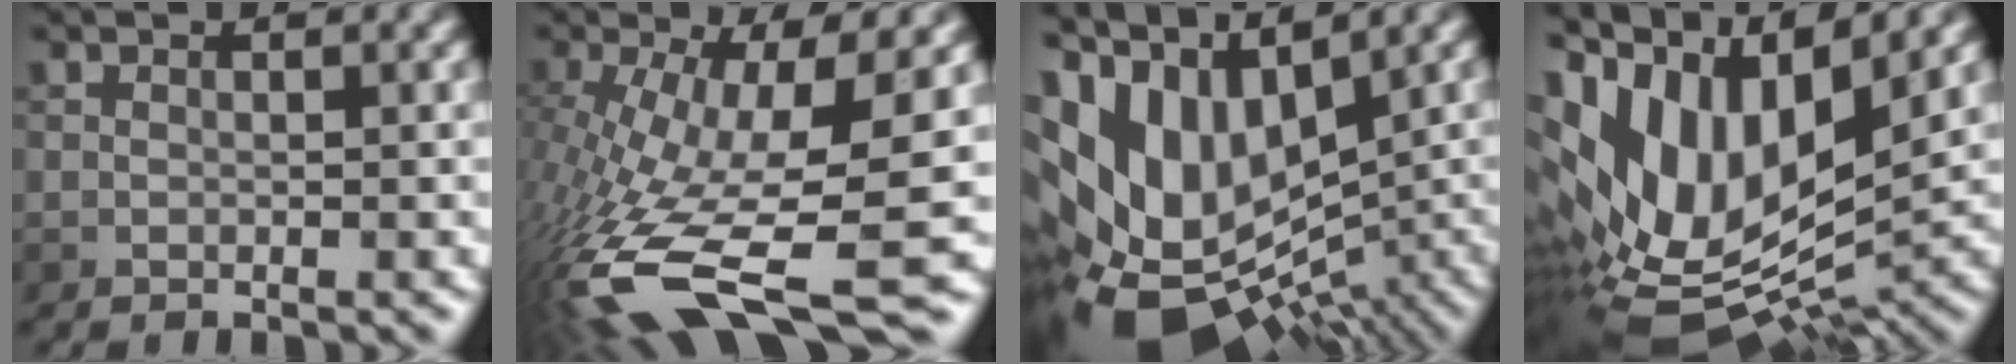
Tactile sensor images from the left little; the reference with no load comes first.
{"total": 15.7, "force": [-5.0, 5.1, 14.0], "torque": [-0.293, -0.027, -0.079]}
{"total": 13.3, "force": [-0.1, 8.1, 10.5], "torque": [-0.210, -0.006, 0.022]}
{"total": 15.2, "force": [3.5, 7.7, 12.7], "torque": [-0.249, 0.009, 0.068]}